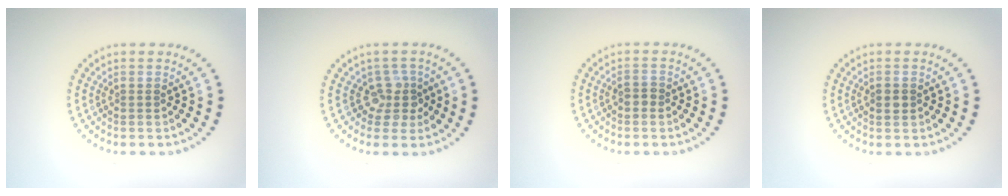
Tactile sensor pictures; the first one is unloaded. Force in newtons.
{"total": 2.4, "press": 1.9, "slide": 1.5}
{"total": 1.2, "press": 1.1, "slide": 0.4}
{"total": 1.5, "press": 1.5, "slide": 0.1}